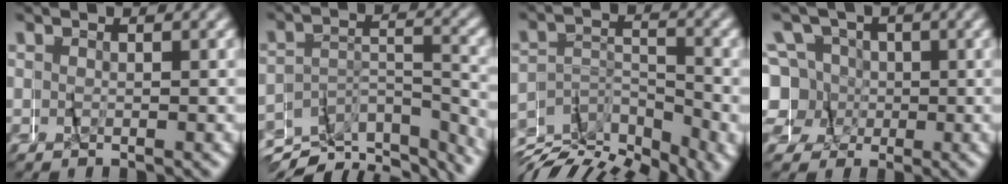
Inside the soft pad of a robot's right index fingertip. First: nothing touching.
{"total": 8.6, "force": [-7.8, 2.5, 2.8], "torque": [-0.026, -0.005, -0.128]}
{"total": 6.3, "force": [-5.3, 2.2, 2.7], "torque": [-0.033, -0.004, -0.096]}
{"total": 9.7, "force": [0.1, 9.0, 3.7], "torque": [-0.091, -0.011, -0.013]}